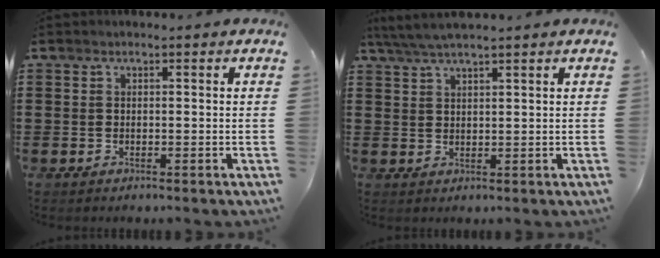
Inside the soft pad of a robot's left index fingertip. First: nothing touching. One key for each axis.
{"total": 3.6, "fx": 3.1, "fy": 0.1, "fz": 1.8, "tx": -0.043, "ty": 0.000, "tz": 0.058}